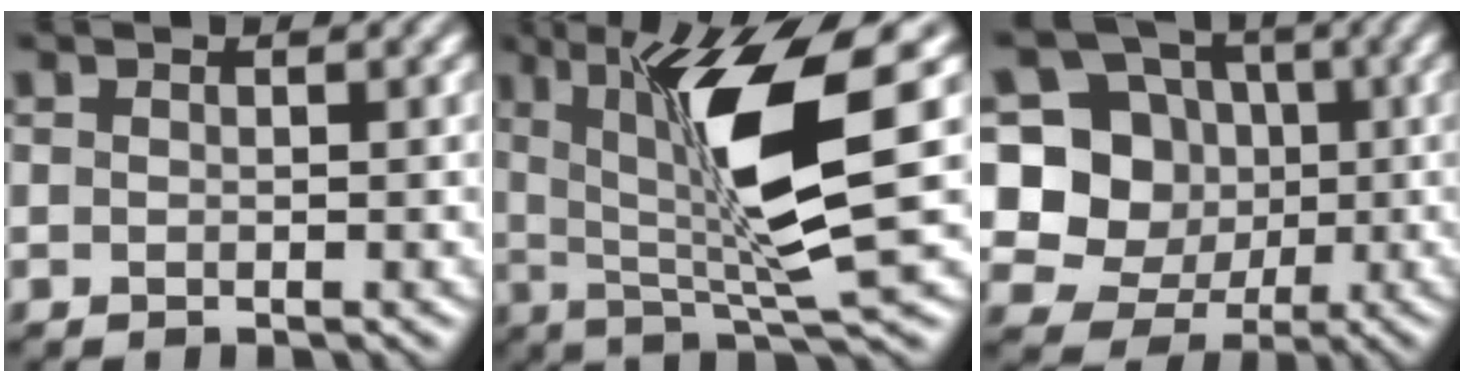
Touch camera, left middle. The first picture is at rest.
{"total": 10.9, "force": [2.4, 2.2, 10.4], "torque": [-0.163, -0.004, 0.044]}
{"total": 10.6, "force": [-0.3, 10.0, 3.3], "torque": [-0.098, 0.023, -0.028]}